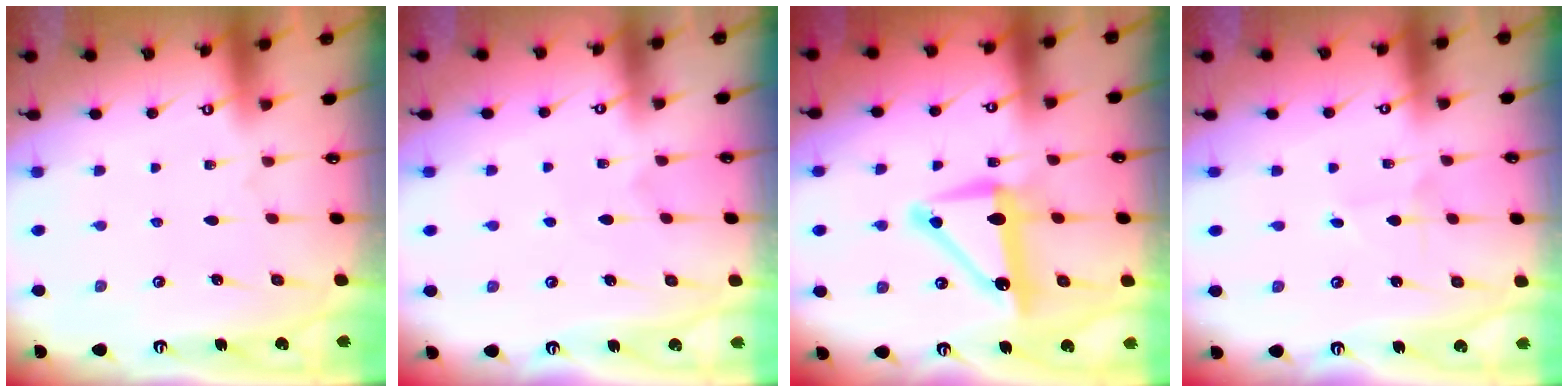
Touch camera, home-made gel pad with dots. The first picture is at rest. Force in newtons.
{"total": 3.2, "press": 3.2, "slide": 0.4}
{"total": 11.1, "press": 11.1, "slide": 0.3}
{"total": 1.1, "press": 1.1, "slide": 0.1}